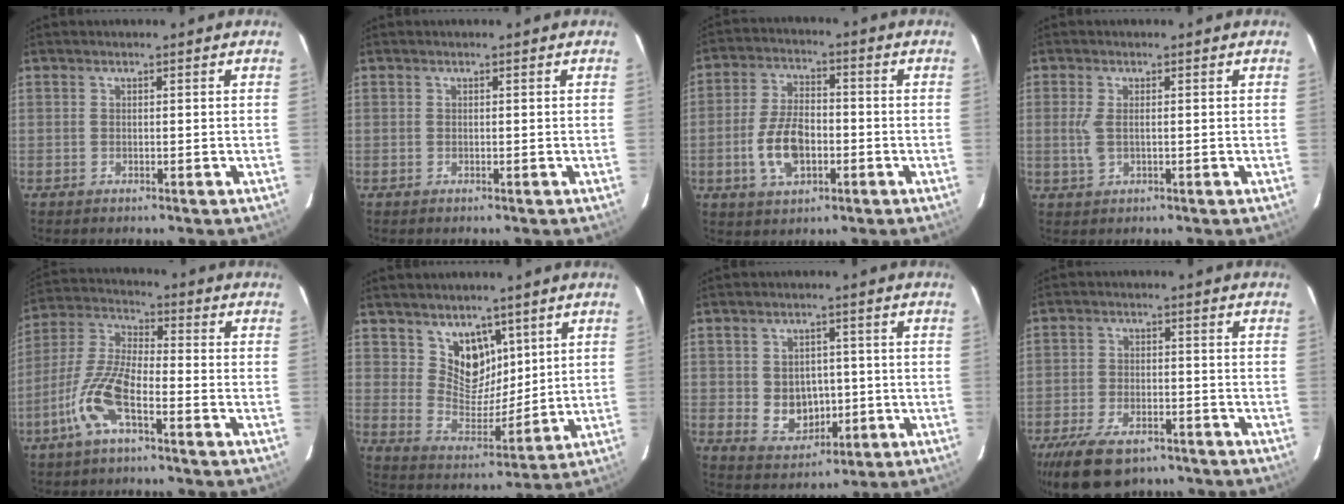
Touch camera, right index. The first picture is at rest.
{"total": 0.0}
{"total": 10.1, "force": [-2.8, 5.6, 7.9], "torque": [-0.162, 0.006, -0.045]}
{"total": 3.3, "force": [-0.1, 1.4, 3.0], "torque": [-0.064, -0.003, -0.001]}
{"total": 11.2, "force": [-5.6, 3.0, 9.2], "torque": [-0.206, 0.001, -0.116]}
{"total": 9.0, "force": [5.3, 6.4, 3.4], "torque": [-0.048, -0.012, 0.107]}
{"total": 7.5, "force": [-0.7, 6.4, 3.9], "torque": [-0.081, 0.000, 0.011]}
{"total": 13.7, "force": [-9.7, 6.7, 7.0], "torque": [-0.163, -0.018, -0.158]}